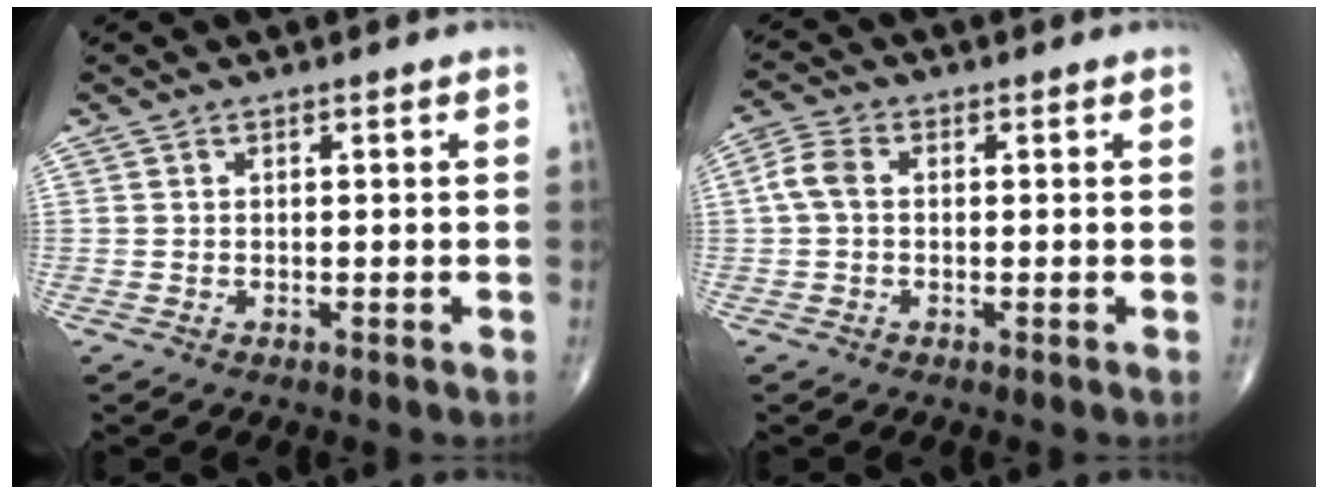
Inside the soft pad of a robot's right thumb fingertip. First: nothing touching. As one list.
[{"total": 4.2, "force": [0.2, 2.8, 3.1], "torque": [-0.069, 0.012, -0.004]}]